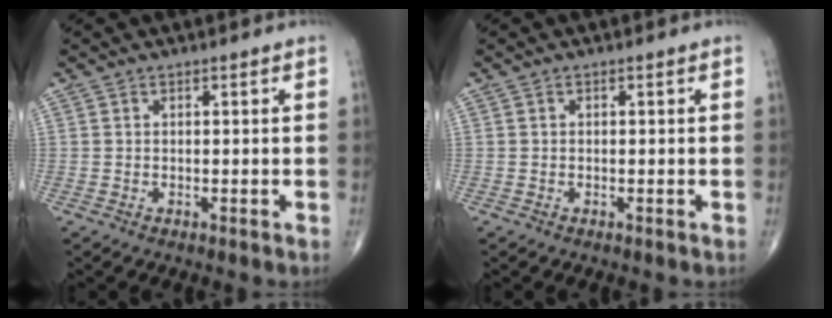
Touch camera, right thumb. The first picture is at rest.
{"total": 0.0}